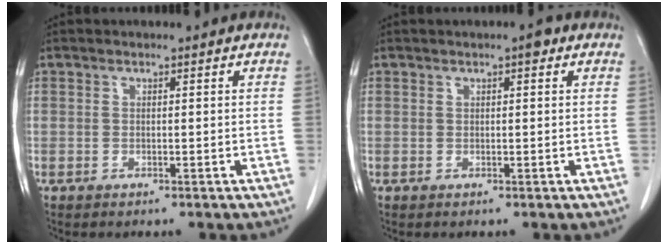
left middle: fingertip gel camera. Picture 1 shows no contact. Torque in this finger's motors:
{"motor_torque": [0.39, -0.39, 0.15, 0.02]}